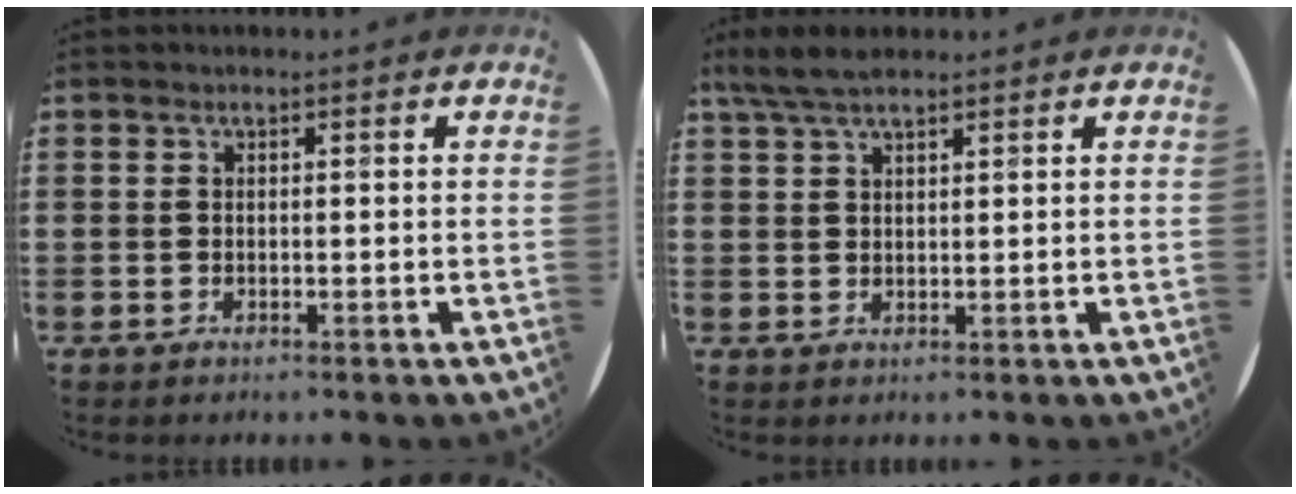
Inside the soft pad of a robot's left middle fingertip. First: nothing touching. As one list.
[{"total": 3.9, "force": [3.0, 1.0, 2.2], "torque": [-0.048, 0.003, 0.056]}]